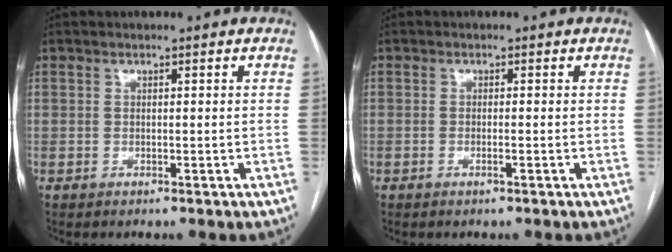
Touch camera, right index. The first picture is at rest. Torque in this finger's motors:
{"motor_torque": [-0.37, 0.30, 0.08, -0.01]}